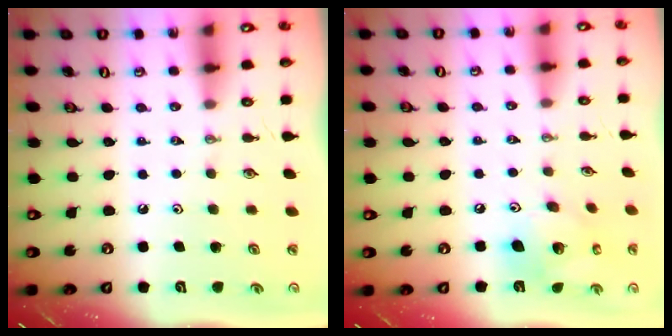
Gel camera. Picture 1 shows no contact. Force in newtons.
{"total": 16.0, "press": 15.7, "slide": 3.2}